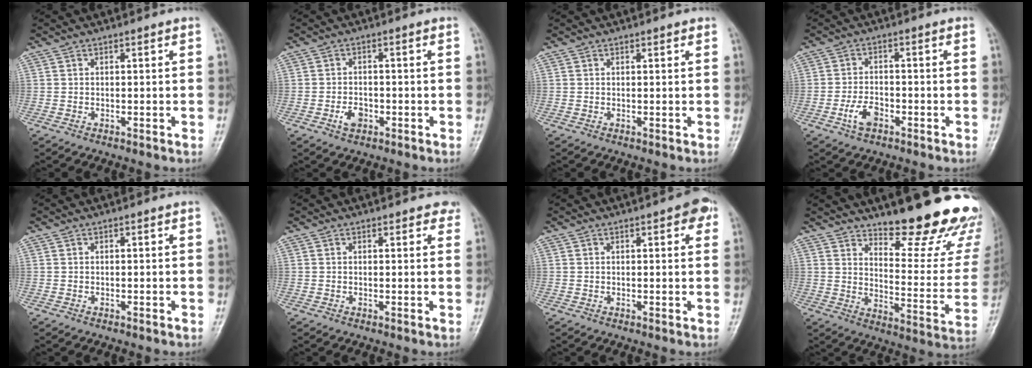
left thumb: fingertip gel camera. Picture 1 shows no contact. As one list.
[{"total": 3.0, "force": [-1.3, 2.1, 1.8], "torque": [-0.025, 0.006, -0.022]}, {"total": 0.8, "force": [0.6, 0.3, 0.4], "torque": [-0.004, -0.002, 0.005]}, {"total": 4.4, "force": [-2.1, 2.5, 2.9], "torque": [-0.053, 0.014, -0.041]}, {"total": 0.0}, {"total": 1.7, "force": [1.3, 1.0, 0.7], "torque": [0.011, -0.002, 0.008]}, {"total": 4.0, "force": [1.8, 1.5, 3.2], "torque": [-0.026, -0.001, 0.014]}, {"total": 22.8, "force": [17.1, 6.4, 13.7], "torque": [-0.141, -0.134, 0.226]}]